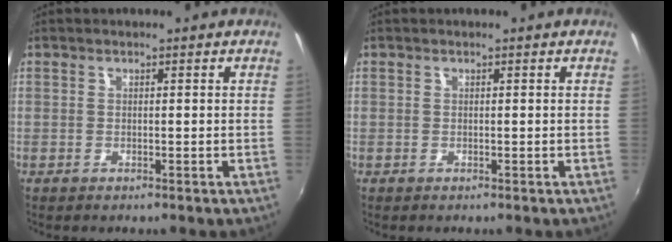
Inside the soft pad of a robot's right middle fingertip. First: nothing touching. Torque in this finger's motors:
{"motor_torque": [0.00, 0.00, 0.00, 0.00]}